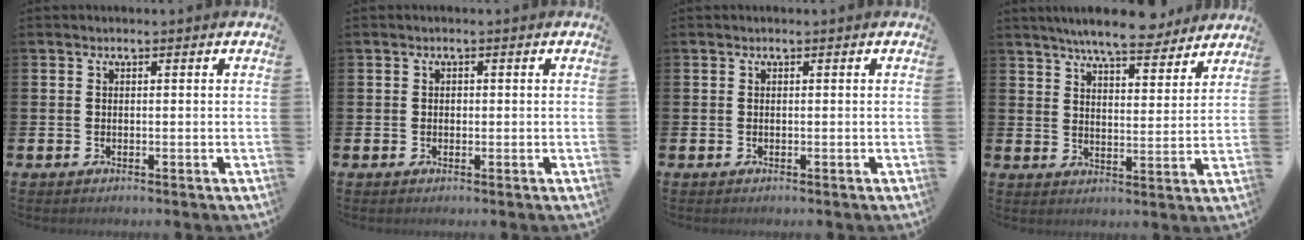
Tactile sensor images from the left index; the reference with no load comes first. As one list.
[{"total": 0.6, "force": [0.0, 0.6, 0.2], "torque": [-0.005, 0.004, -0.002]}, {"total": 0.0}, {"total": 7.7, "force": [7.2, 1.0, 2.5], "torque": [-0.051, -0.038, 0.126]}]